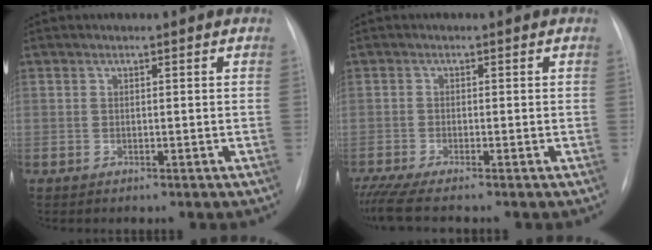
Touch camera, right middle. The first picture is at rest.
{"total": 5.3, "force": [-4.4, -0.3, 2.9], "torque": [-0.056, -0.014, -0.079]}